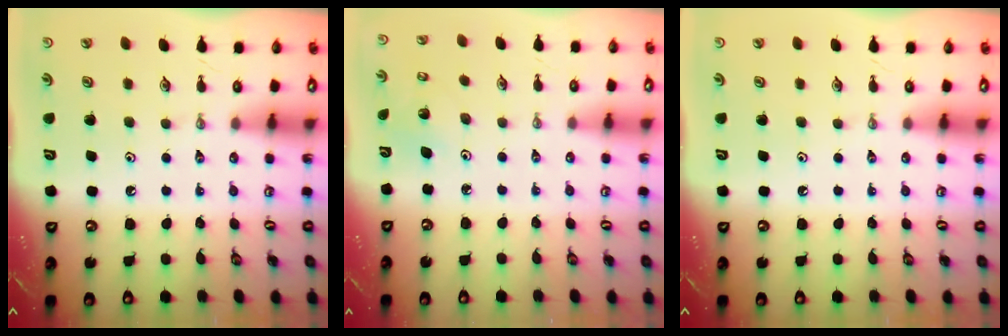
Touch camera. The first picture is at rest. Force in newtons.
{"total": 1.8, "press": 1.8, "slide": 0.1}
{"total": 0.0}